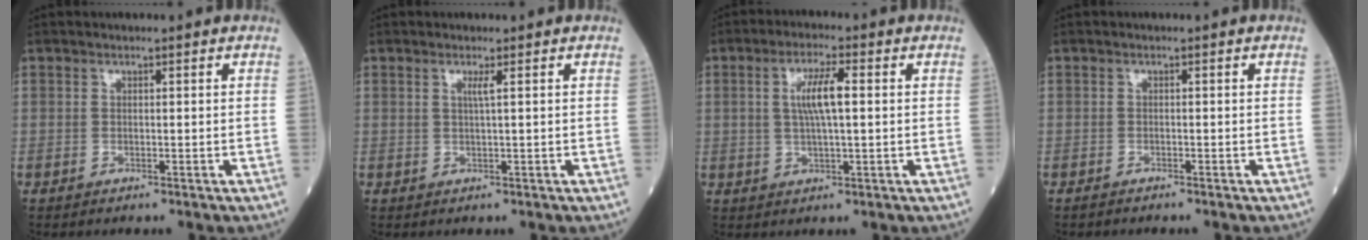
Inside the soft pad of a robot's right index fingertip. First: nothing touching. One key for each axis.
{"total": 1.2, "fx": 0.5, "fy": -0.3, "fz": 1.1, "tx": -0.026, "ty": -0.002, "tz": 0.009}
{"total": 6.0, "fx": 1.0, "fy": 1.0, "fz": 5.9, "tx": -0.116, "ty": 0.008, "tz": 0.018}
{"total": 1.0, "fx": -1.0, "fy": 0.1, "fz": 0.2, "tx": -0.009, "ty": -0.001, "tz": -0.016}